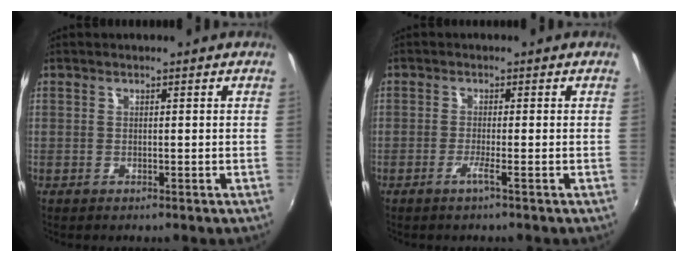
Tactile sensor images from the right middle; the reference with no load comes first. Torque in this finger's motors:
{"motor_torque": [0.99, -0.78, 0.14, 0.07]}